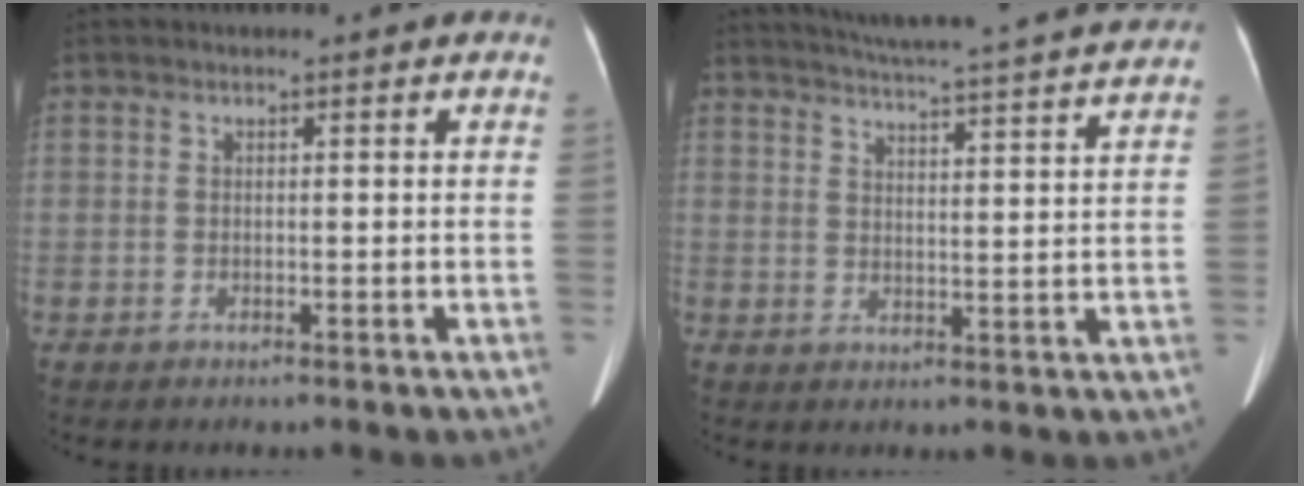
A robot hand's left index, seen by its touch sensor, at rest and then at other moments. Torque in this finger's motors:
{"motor_torque": [-0.64, -0.95, -0.02, 0.01]}